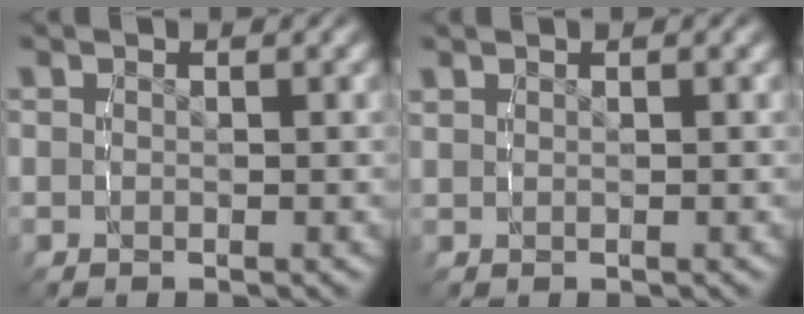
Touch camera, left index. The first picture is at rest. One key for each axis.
{"total": 0.8, "fx": 0.7, "fy": -0.1, "fz": 0.3, "tx": -0.004, "ty": 0.004, "tz": 0.015}